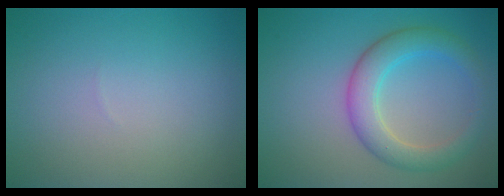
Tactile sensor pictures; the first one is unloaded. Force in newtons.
{"total": 4.5, "press": 4.5, "slide": 0.1}